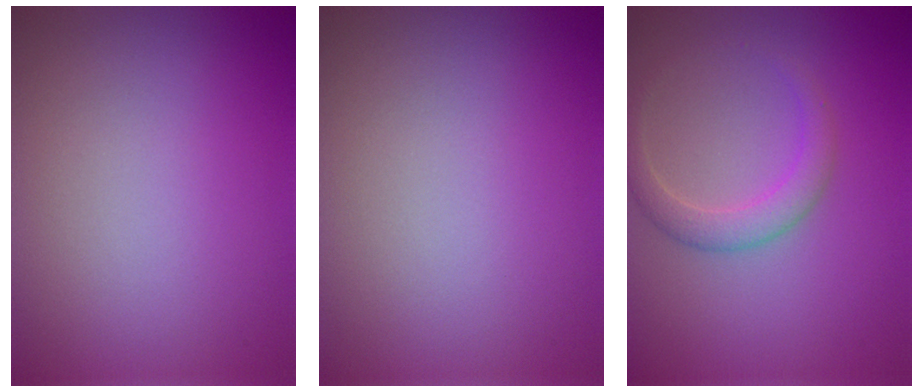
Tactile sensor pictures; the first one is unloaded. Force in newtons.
{"total": 0.0}
{"total": 2.3, "press": 2.3, "slide": 0.1}